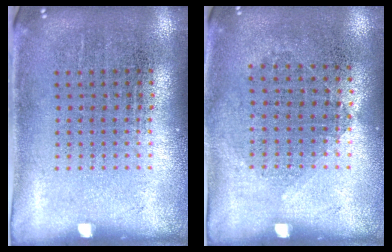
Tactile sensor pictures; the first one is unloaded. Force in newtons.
{"total": 0.9, "press": 0.8, "slide": 0.4}